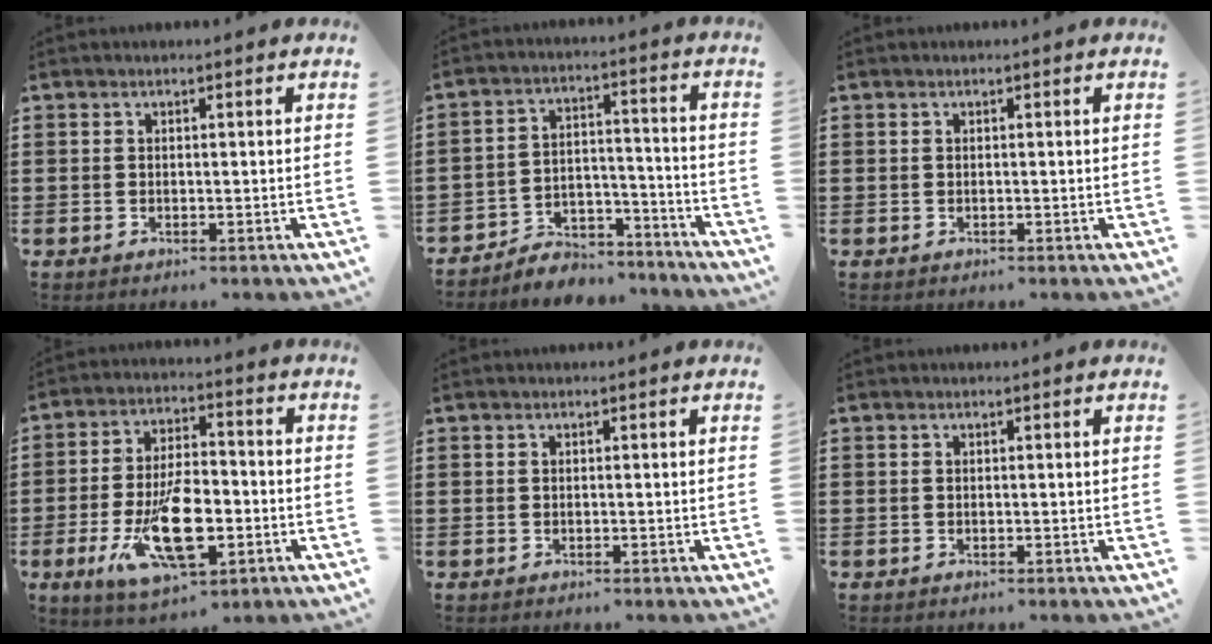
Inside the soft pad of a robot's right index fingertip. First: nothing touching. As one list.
[{"total": 5.1, "force": [-4.7, 1.8, 0.5], "torque": [-0.012, 0.014, -0.097]}, {"total": 0.0}, {"total": 13.3, "force": [-4.2, 5.6, 11.3], "torque": [-0.212, -0.016, -0.070]}, {"total": 0.0}, {"total": 0.0}]